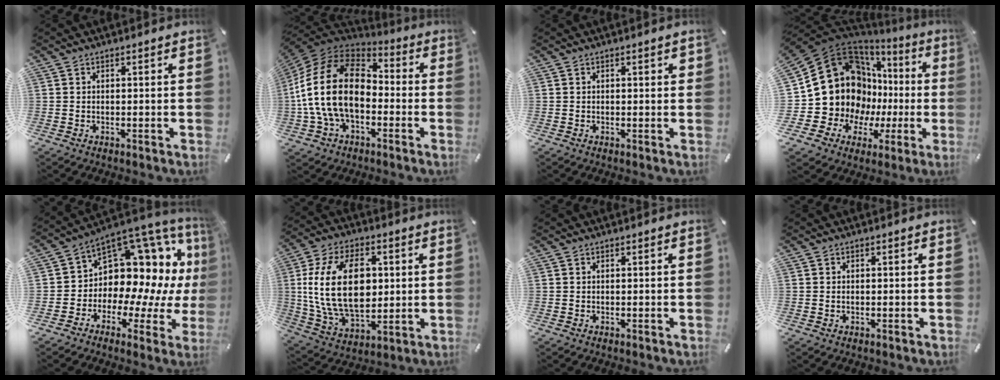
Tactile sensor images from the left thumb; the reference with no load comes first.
{"total": 21.3, "force": [-2.5, 14.5, 15.4], "torque": [-0.325, 0.037, -0.044]}
{"total": 1.1, "force": [0.2, 0.4, 1.0], "torque": [-0.012, -0.001, 0.000]}
{"total": 19.4, "force": [2.2, 17.0, 9.2], "torque": [-0.160, -0.048, 0.070]}
{"total": 12.3, "force": [4.9, 8.7, 7.1], "torque": [-0.097, -0.081, 0.085]}
{"total": 20.5, "force": [2.1, 13.5, 15.3], "torque": [-0.320, 0.000, 0.033]}
{"total": 0.0}
{"total": 0.7, "force": [-0.1, 0.4, 0.6], "torque": [-0.014, 0.000, -0.002]}